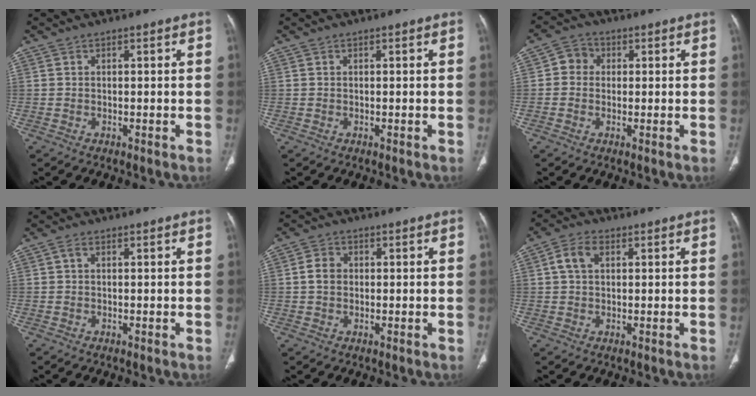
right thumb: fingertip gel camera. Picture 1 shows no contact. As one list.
[{"total": 0.0}, {"total": 4.0, "force": [0.4, 3.6, 1.6], "torque": [-0.009, 0.008, -0.003]}, {"total": 0.9, "force": [0.2, 0.5, 0.7], "torque": [-0.013, 0.004, 0.001]}, {"total": 3.4, "force": [0.1, 2.8, 1.9], "torque": [-0.033, 0.008, -0.002]}, {"total": 4.5, "force": [1.3, 2.9, 3.2], "torque": [-0.065, 0.012, 0.024]}]